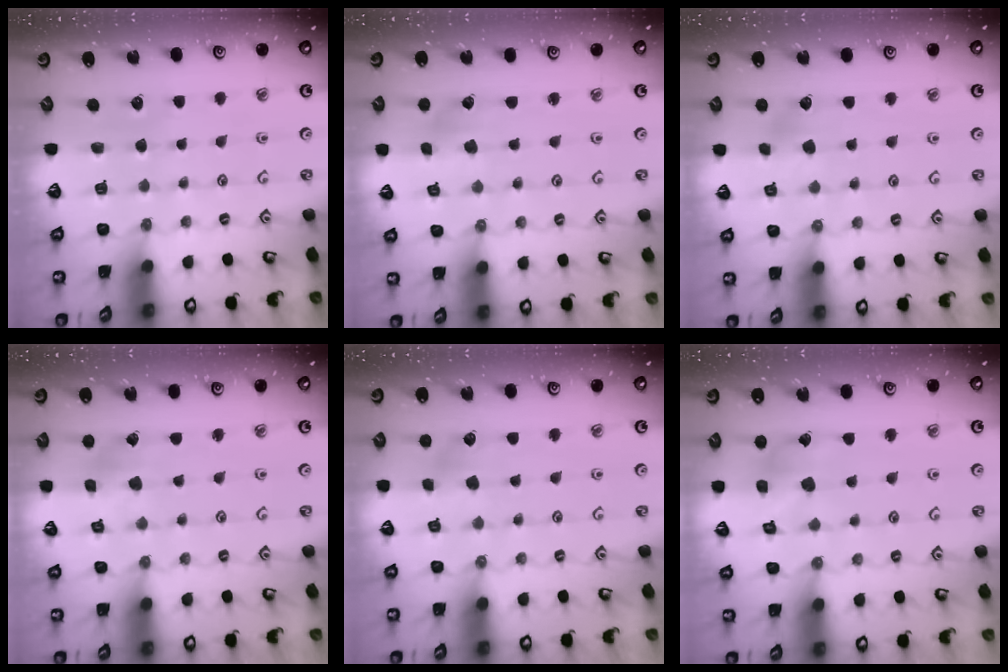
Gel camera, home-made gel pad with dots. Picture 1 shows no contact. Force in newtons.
{"total": 1.8, "press": 1.8, "slide": 0.2}
{"total": 3.1, "press": 3.1, "slide": 0.4}
{"total": 2.7, "press": 2.7, "slide": 0.3}
{"total": 4.5, "press": 4.5, "slide": 0.4}
{"total": 7.3, "press": 7.3, "slide": 0.6}